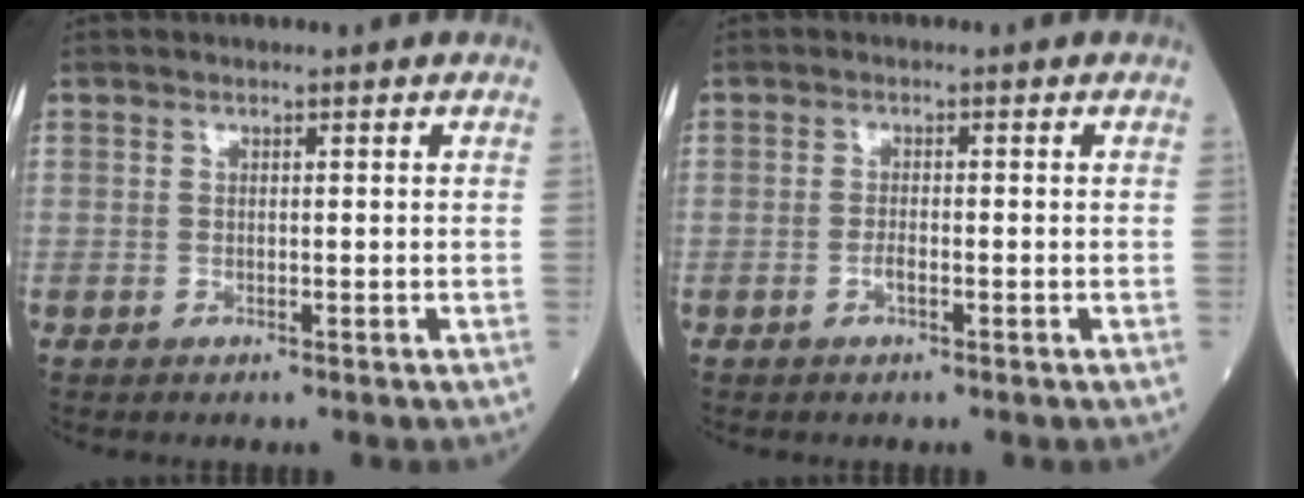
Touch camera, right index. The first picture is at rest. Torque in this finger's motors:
{"motor_torque": [0.09, -0.05, 0.16, 0.04]}